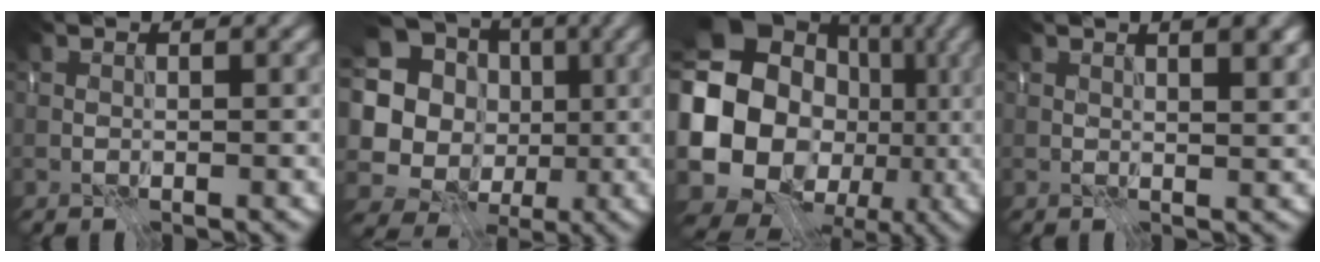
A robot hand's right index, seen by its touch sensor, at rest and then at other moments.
{"total": 17.0, "force": [1.8, 16.0, 5.5], "torque": [-0.165, 0.011, 0.010]}
{"total": 17.5, "force": [-1.2, 14.9, 9.1], "torque": [-0.176, -0.023, -0.011]}
{"total": 3.9, "force": [2.0, 1.3, 3.0], "torque": [-0.031, 0.009, 0.021]}